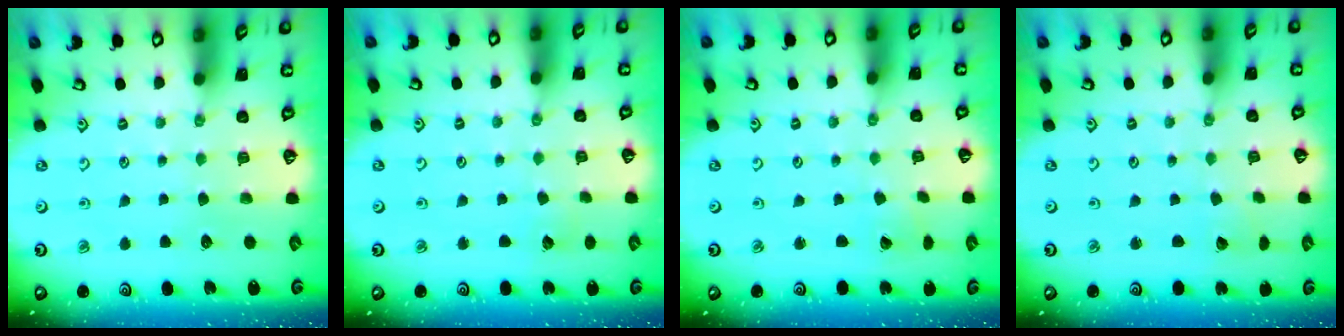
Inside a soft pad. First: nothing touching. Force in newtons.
{"total": 2.8, "press": 2.8, "slide": 0.2}
{"total": 0.0}
{"total": 1.7, "press": 1.7, "slide": 0.1}